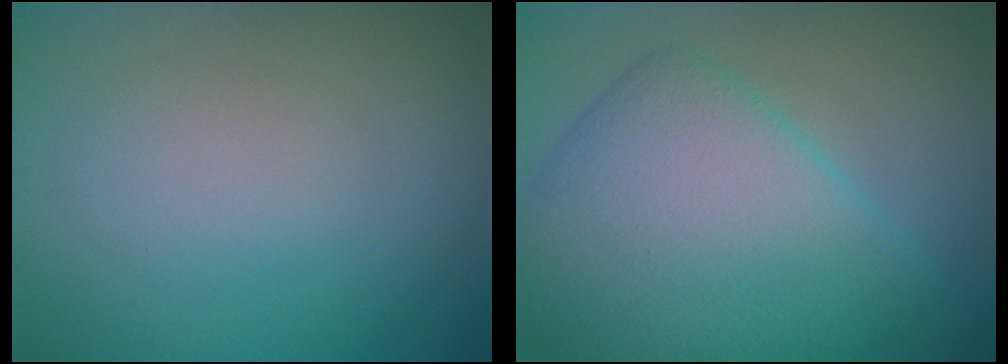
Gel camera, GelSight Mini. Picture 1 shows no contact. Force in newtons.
{"total": 10.4, "press": 10.4, "slide": 0.2}